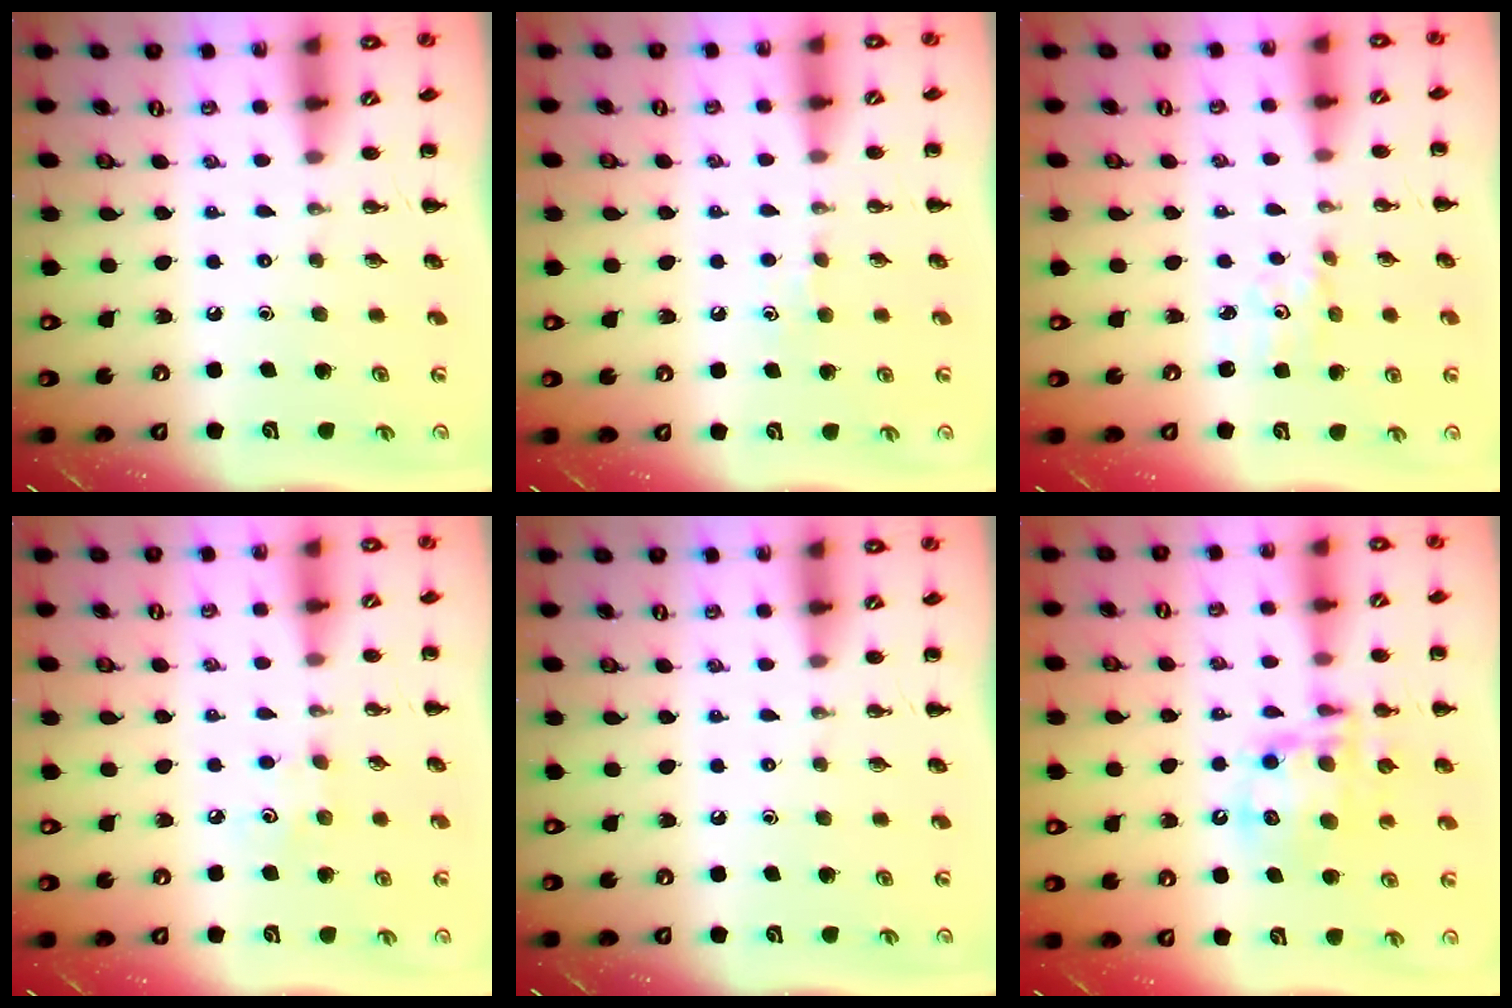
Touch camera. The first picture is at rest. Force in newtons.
{"total": 3.6, "press": 3.3, "slide": 1.4}
{"total": 2.1, "press": 2.0, "slide": 0.6}
{"total": 3.7, "press": 3.6, "slide": 0.9}
{"total": 0.0}
{"total": 12.7, "press": 12.4, "slide": 2.9}